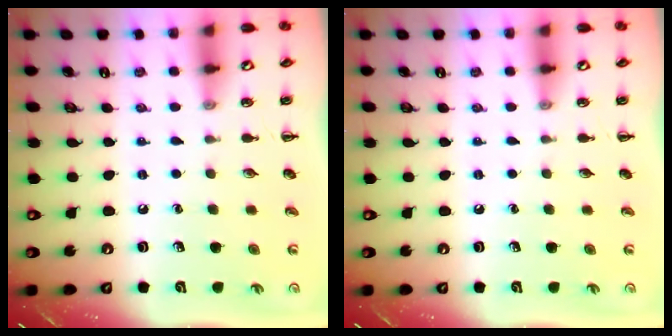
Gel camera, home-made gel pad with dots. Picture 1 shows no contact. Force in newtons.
{"total": 0.0}